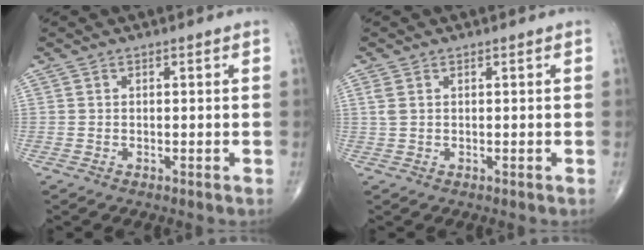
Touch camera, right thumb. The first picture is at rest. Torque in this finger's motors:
{"motor_torque": [0.01, 0.01, 0.21, 0.23, 0.01]}